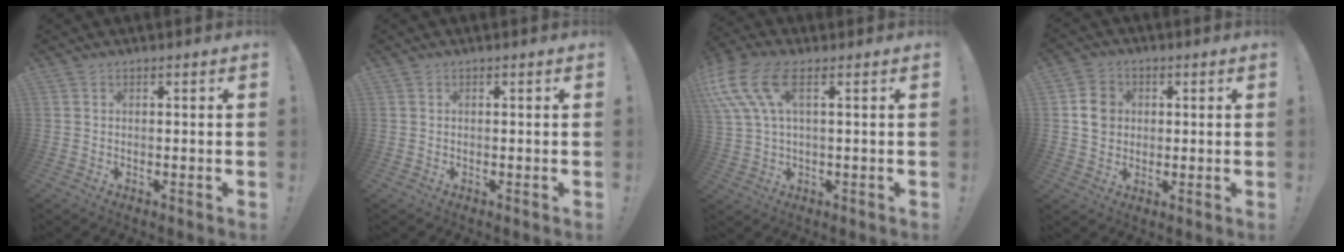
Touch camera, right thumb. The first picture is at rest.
{"total": 0.0}
{"total": 12.9, "force": [4.9, 6.1, 10.3], "torque": [-0.207, -0.009, 0.094]}
{"total": 7.3, "force": [1.1, 6.4, 3.4], "torque": [-0.039, 0.008, 0.023]}